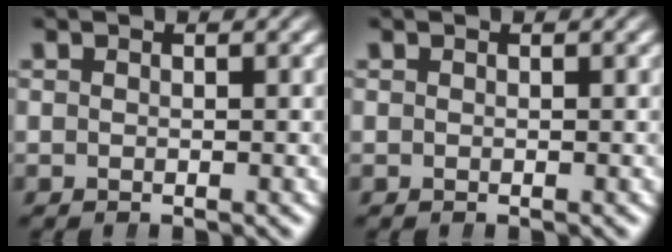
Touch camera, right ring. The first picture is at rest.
{"total": 0.0}